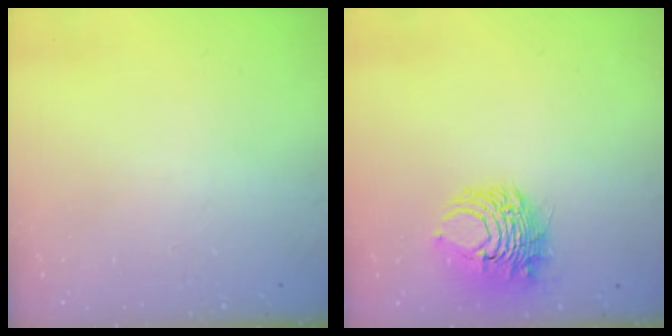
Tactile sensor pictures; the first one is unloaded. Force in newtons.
{"total": 8.7, "press": 8.6, "slide": 1.2}